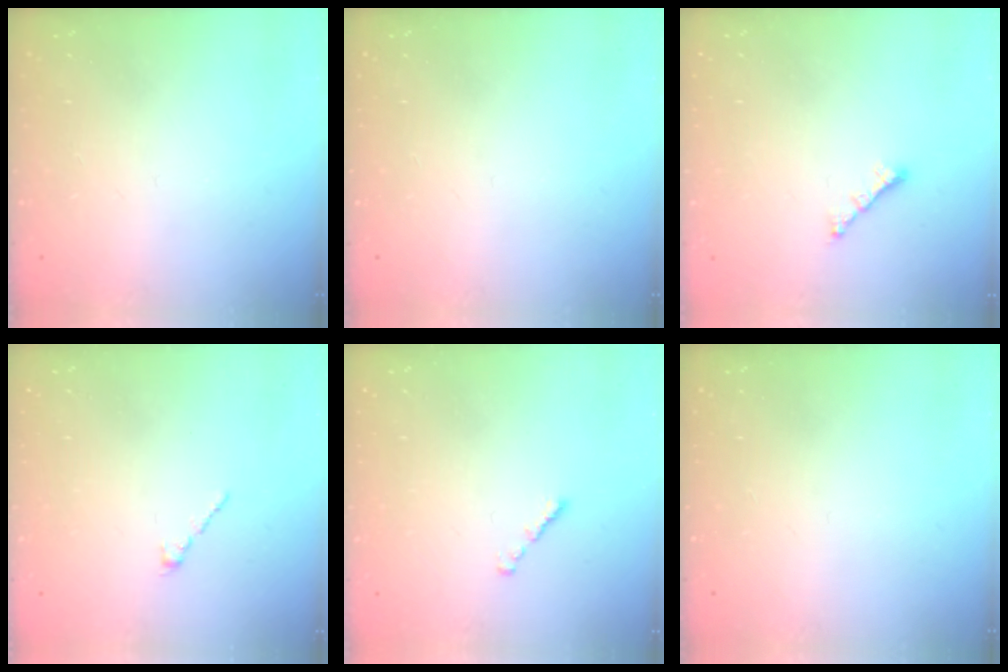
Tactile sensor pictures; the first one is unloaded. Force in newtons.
{"total": 0.0}
{"total": 1.5, "press": 1.4, "slide": 0.5}
{"total": 1.2, "press": 1.1, "slide": 0.5}
{"total": 1.1, "press": 1.0, "slide": 0.5}
{"total": 0.0}